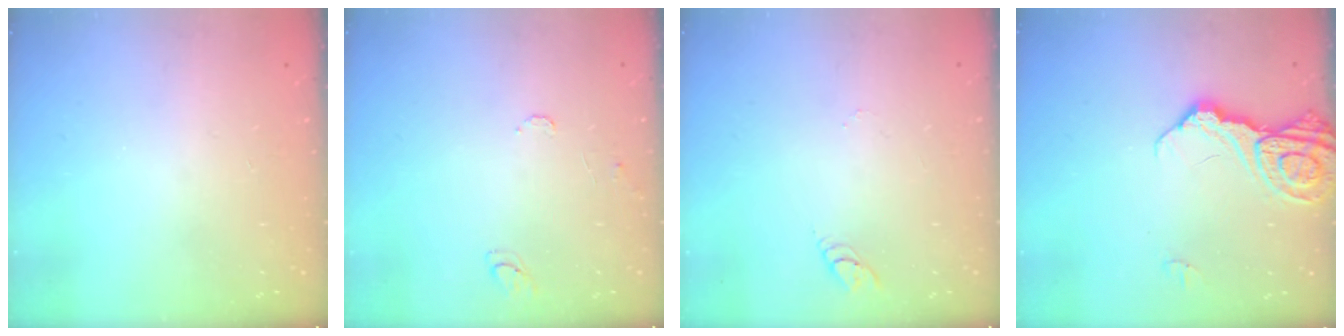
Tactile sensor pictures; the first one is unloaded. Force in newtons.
{"total": 7.6, "press": 7.5, "slide": 0.6}
{"total": 3.1, "press": 3.1, "slide": 0.3}
{"total": 13.2, "press": 13.1, "slide": 1.5}